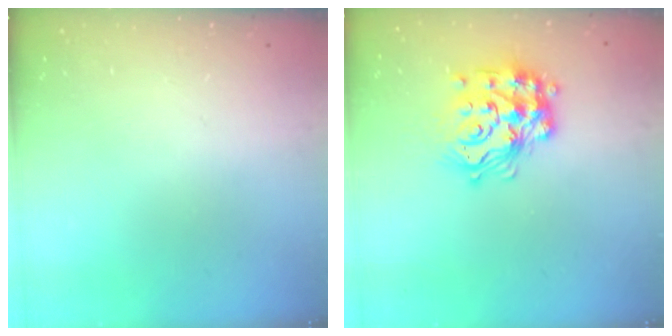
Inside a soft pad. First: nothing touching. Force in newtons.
{"total": 18.7, "press": 18.7, "slide": 1.1}